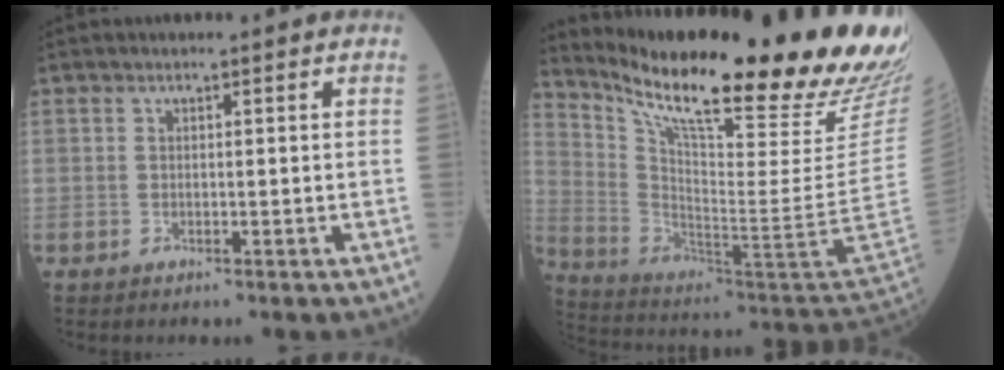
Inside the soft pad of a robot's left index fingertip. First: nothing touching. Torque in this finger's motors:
{"motor_torque": [0.43, -0.72, 0.85, 0.21]}